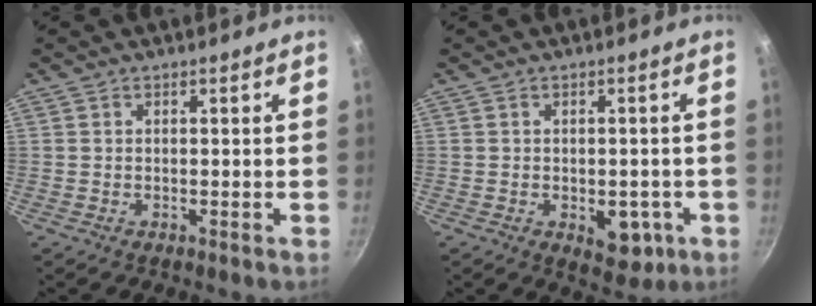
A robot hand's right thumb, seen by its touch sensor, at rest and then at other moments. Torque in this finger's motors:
{"motor_torque": [0.79, 0.86, 0.83, -0.44, 0.23]}